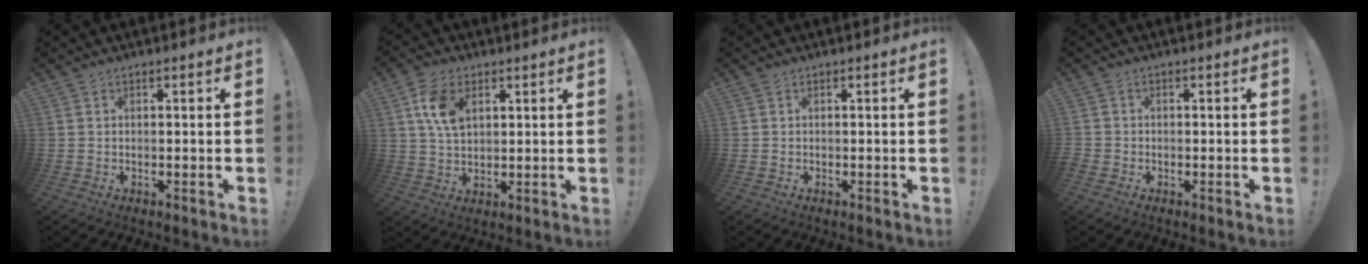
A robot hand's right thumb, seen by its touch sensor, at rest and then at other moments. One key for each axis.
{"total": 9.9, "fx": 3.8, "fy": 6.2, "fz": 6.8, "tx": -0.125, "ty": -0.004, "tz": 0.070}
{"total": 0.0}
{"total": 1.4, "fx": -0.9, "fy": 1.0, "fz": 0.4, "tx": -0.004, "ty": 0.005, "tz": -0.016}